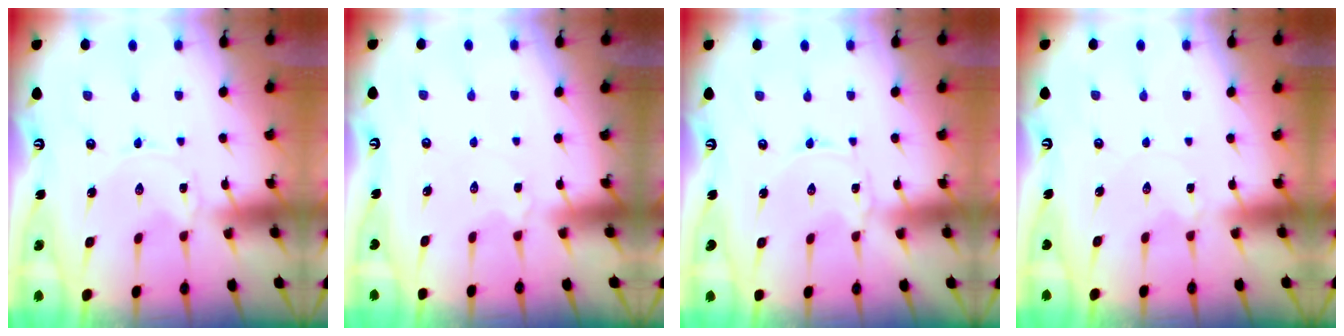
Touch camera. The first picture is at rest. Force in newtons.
{"total": 2.1, "press": 2.0, "slide": 0.6}
{"total": 0.0}
{"total": 1.0, "press": 1.0, "slide": 0.3}